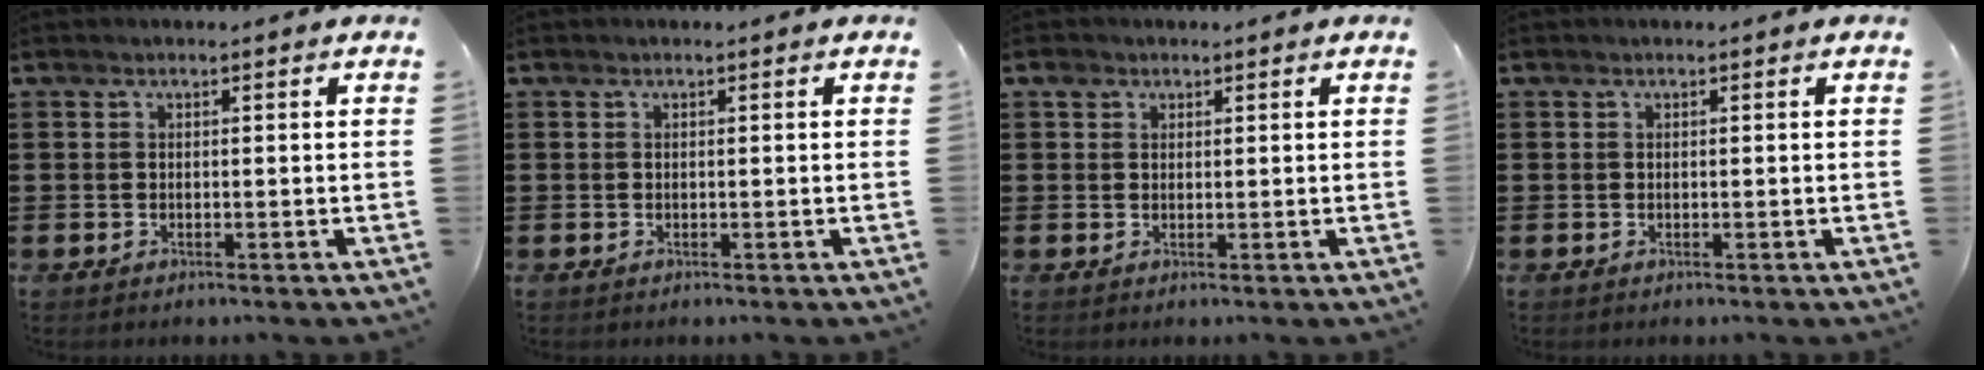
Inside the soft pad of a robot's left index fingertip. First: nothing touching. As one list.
[{"total": 0.0}, {"total": 1.6, "force": [0.9, 1.2, 0.4], "torque": [-0.005, 0.002, 0.015]}, {"total": 0.0}]